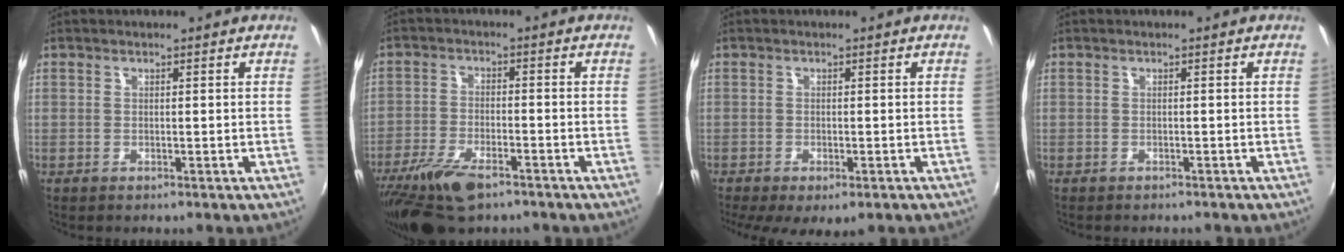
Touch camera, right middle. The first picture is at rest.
{"total": 11.5, "force": [-7.9, 4.2, 7.2], "torque": [-0.164, -0.028, -0.149]}
{"total": 6.1, "force": [-3.7, 2.1, 4.4], "torque": [-0.091, -0.031, -0.054]}
{"total": 1.1, "force": [-1.0, 0.2, 0.3], "torque": [-0.009, -0.007, -0.013]}